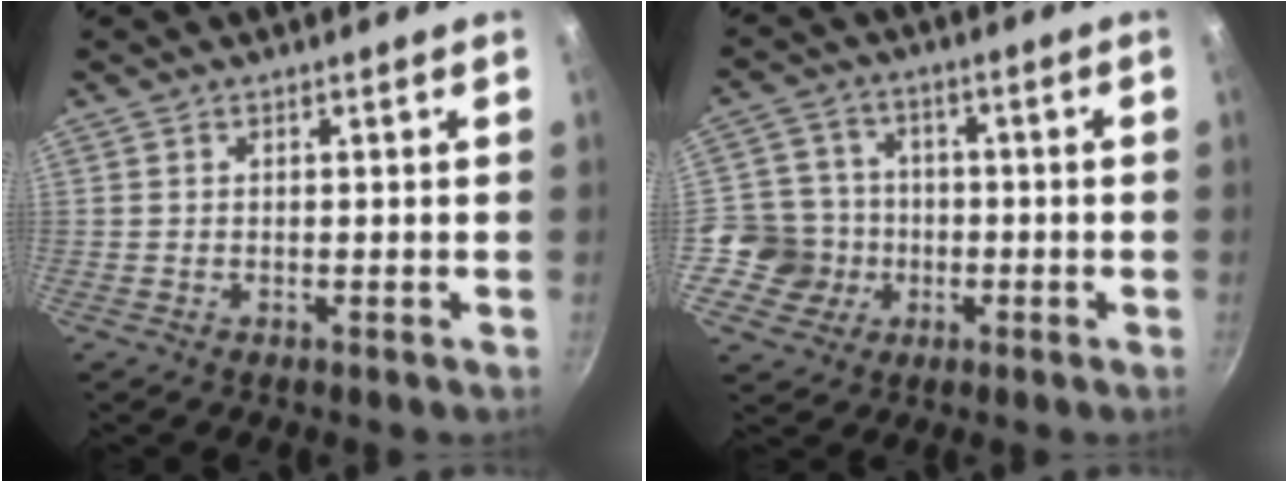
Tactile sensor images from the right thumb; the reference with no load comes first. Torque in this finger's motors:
{"motor_torque": [0.80, 0.63, 0.58, -0.20, 0.05]}